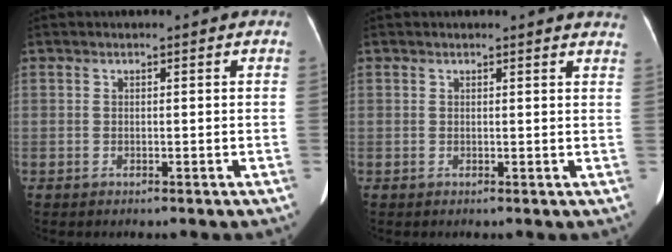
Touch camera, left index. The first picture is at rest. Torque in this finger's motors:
{"motor_torque": [0.18, -1.30, 0.19, 0.06]}